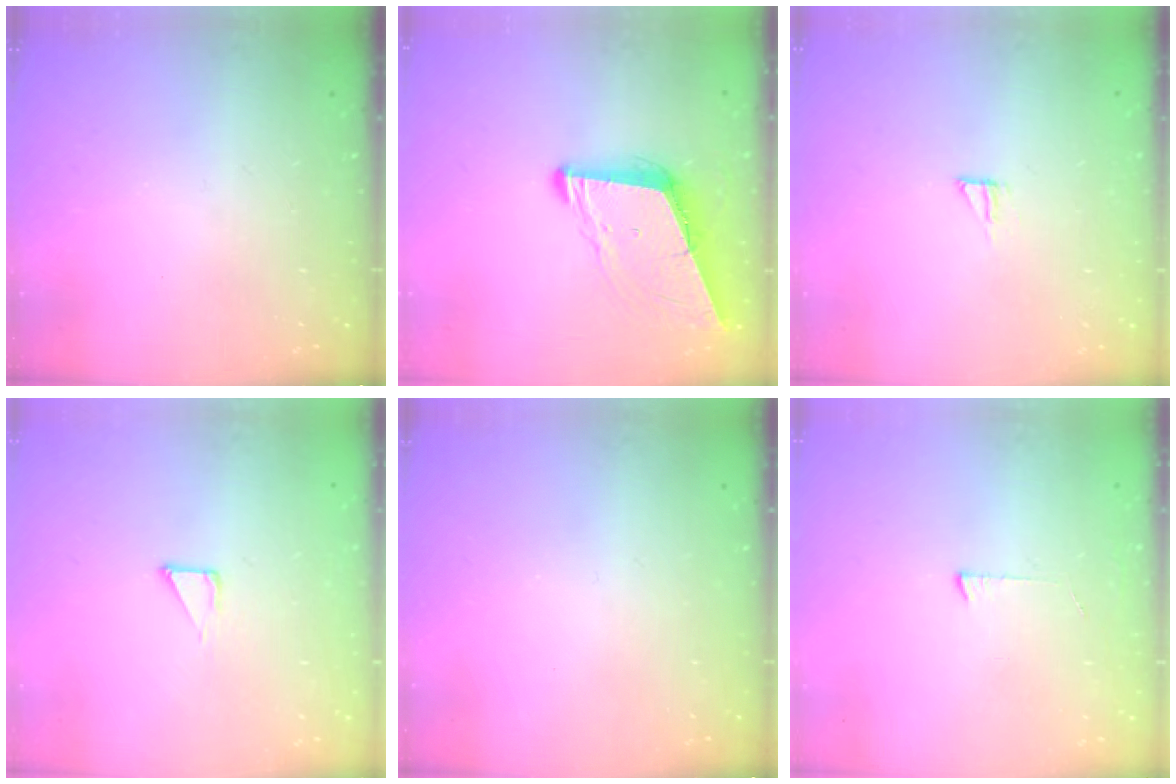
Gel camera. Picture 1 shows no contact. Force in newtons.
{"total": 8.9, "press": 8.0, "slide": 3.7}
{"total": 5.1, "press": 5.1, "slide": 0.4}
{"total": 2.3, "press": 2.3, "slide": 0.1}
{"total": 0.0}
{"total": 3.0, "press": 3.0, "slide": 0.3}